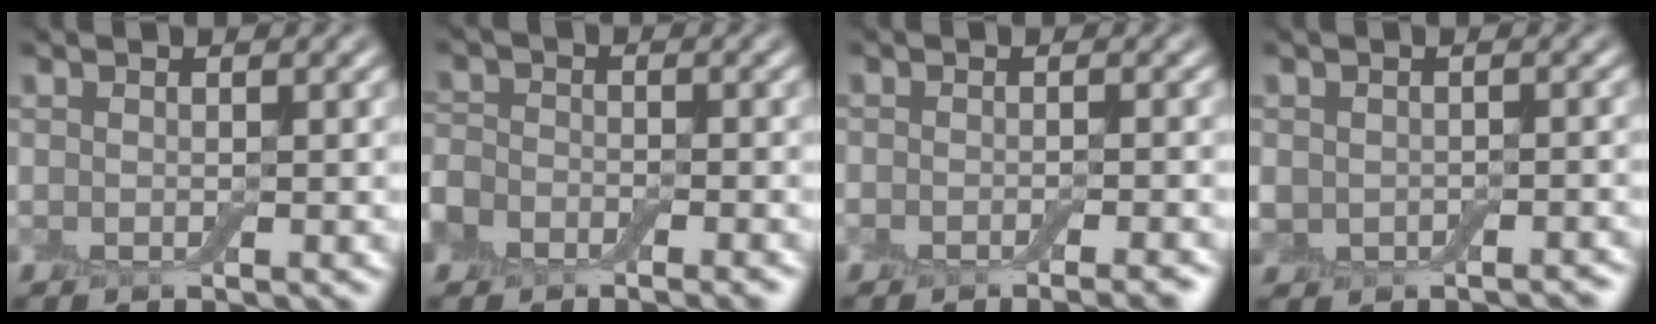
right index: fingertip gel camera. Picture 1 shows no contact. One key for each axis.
{"total": 5.8, "fx": -4.1, "fy": 3.5, "fz": 2.2, "tx": -0.022, "ty": -0.007, "tz": -0.071}
{"total": 3.2, "fx": -2.3, "fy": 0.7, "fz": 2.1, "tx": -0.023, "ty": 0.001, "tz": -0.029}
{"total": 2.9, "fx": -1.0, "fy": 2.5, "fz": 1.2, "tx": -0.009, "ty": -0.014, "tz": -0.016}